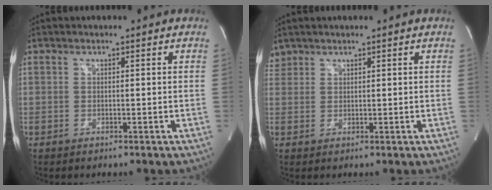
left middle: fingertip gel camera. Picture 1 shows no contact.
{"total": 1.8, "force": [1.6, 0.8, -0.2], "torque": [0.004, 0.011, 0.032]}